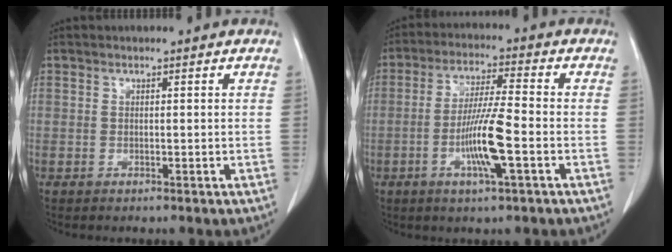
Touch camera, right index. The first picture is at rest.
{"total": 9.2, "force": [-2.8, 0.2, 8.8], "torque": [-0.168, -0.009, -0.056]}